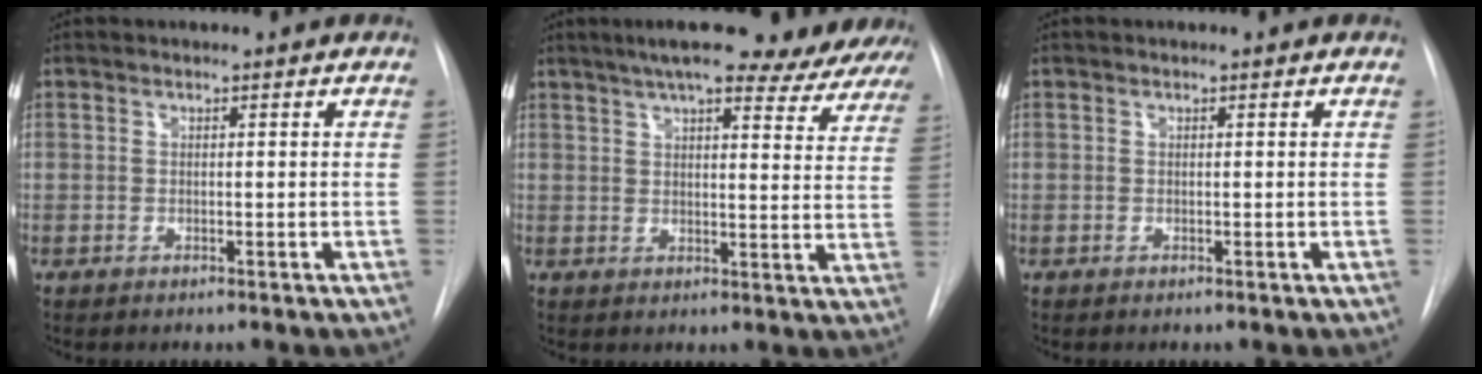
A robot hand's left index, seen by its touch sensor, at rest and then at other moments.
{"total": 23.0, "force": [20.1, 3.1, 10.8], "torque": [-0.156, -0.009, 0.240]}
{"total": 0.0}